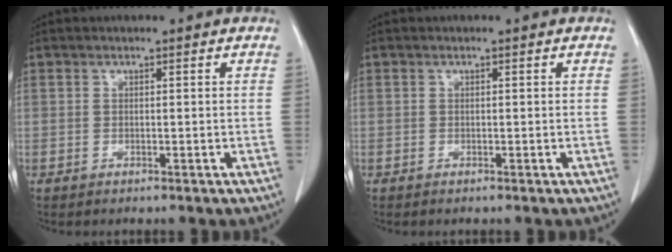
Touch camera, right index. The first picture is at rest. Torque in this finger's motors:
{"motor_torque": [-0.17, 0.12, 0.04, -0.01]}